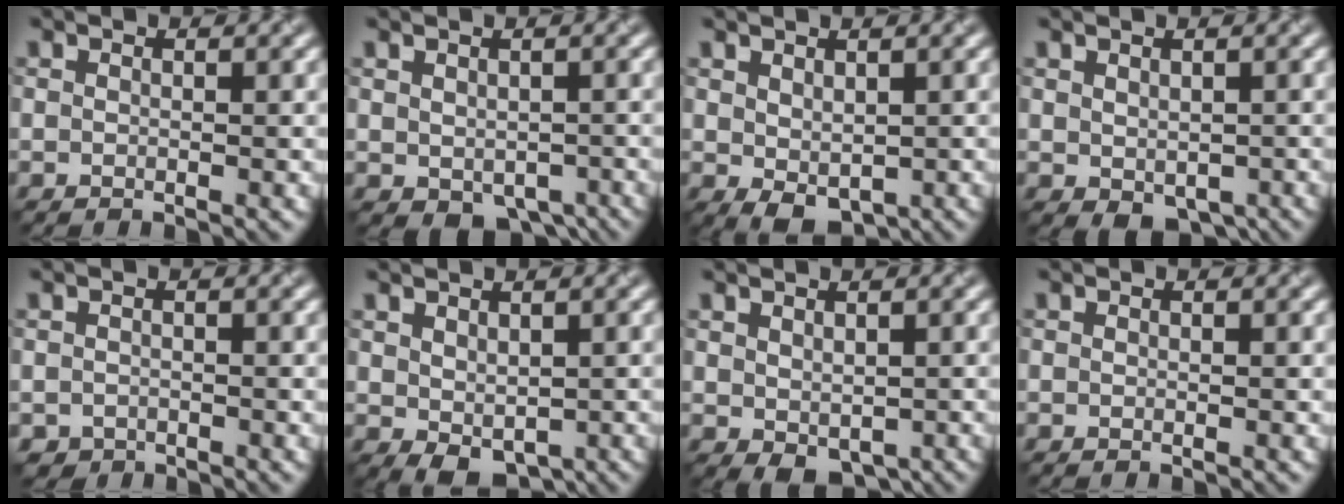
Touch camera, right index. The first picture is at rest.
{"total": 3.7, "force": [-1.4, 2.5, 2.4], "torque": [-0.028, -0.018, -0.006]}
{"total": 2.6, "force": [0.2, 1.7, 2.0], "torque": [-0.034, -0.009, 0.013]}
{"total": 2.9, "force": [-0.6, 1.9, 2.1], "torque": [-0.028, -0.016, 0.001]}
{"total": 1.0, "force": [-0.8, 0.6, 0.0], "torque": [0.006, -0.004, -0.014]}
{"total": 3.0, "force": [0.1, 2.0, 2.2], "torque": [-0.034, -0.013, 0.011]}
{"total": 2.7, "force": [-0.1, 1.8, 2.0], "torque": [-0.028, -0.014, 0.009]}
{"total": 0.0}